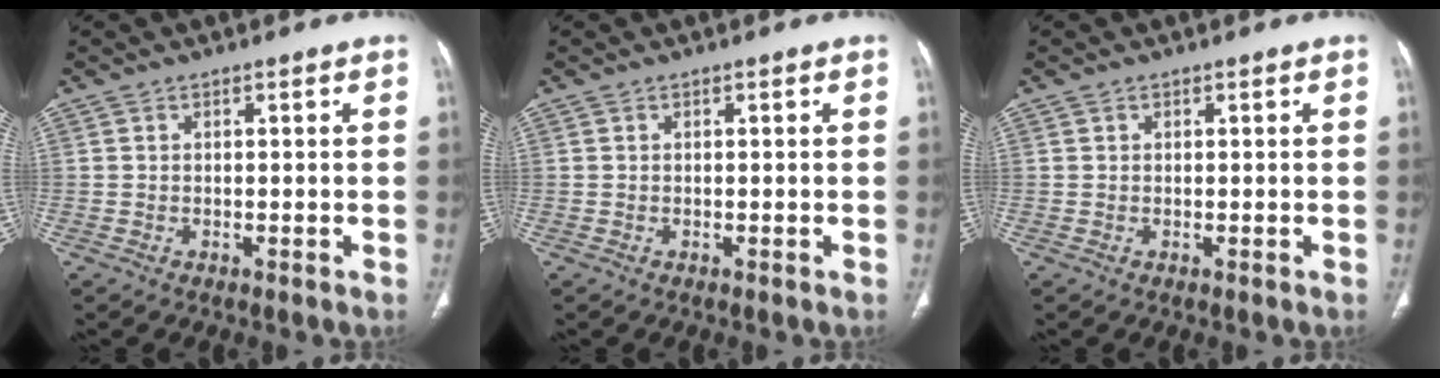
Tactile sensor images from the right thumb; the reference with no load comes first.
{"total": 0.0}
{"total": 0.0}